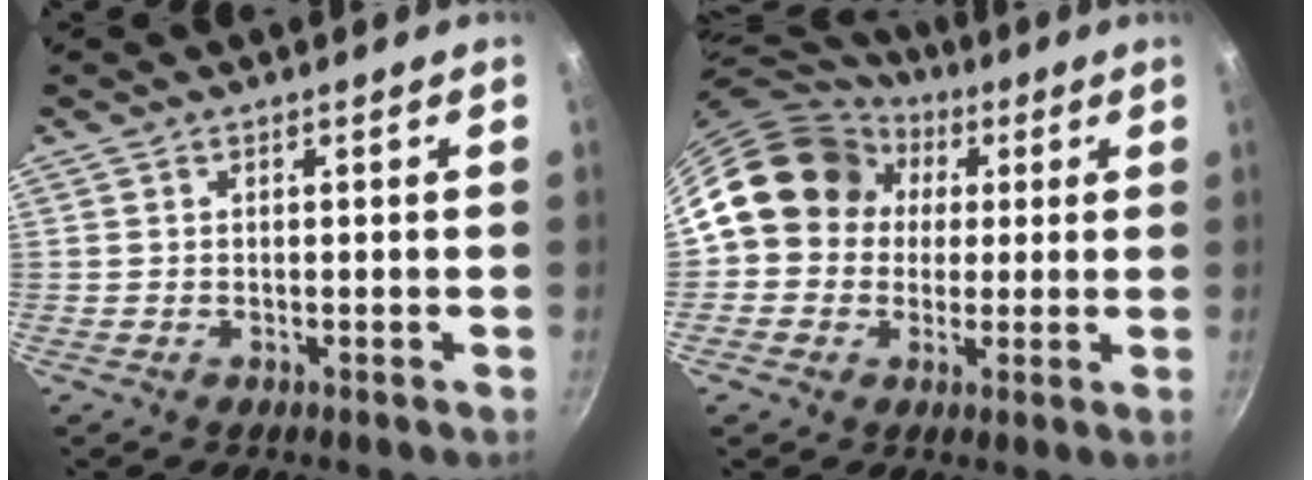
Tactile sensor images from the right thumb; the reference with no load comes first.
{"total": 15.1, "force": [2.9, 13.4, 6.5], "torque": [-0.079, 0.028, 0.036]}